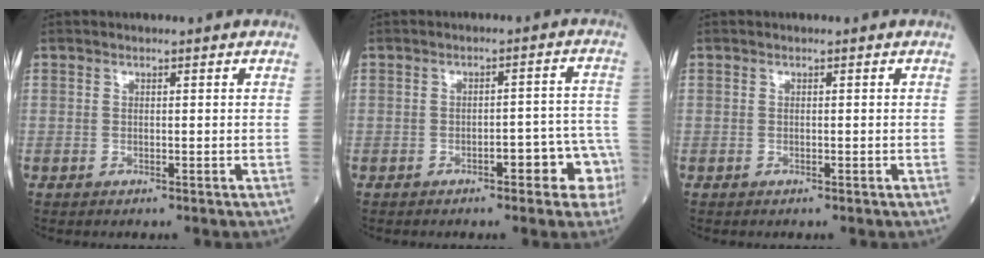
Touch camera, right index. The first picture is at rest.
{"total": 6.6, "force": [-3.3, 2.2, 5.3], "torque": [-0.051, 0.031, -0.039]}
{"total": 0.0}